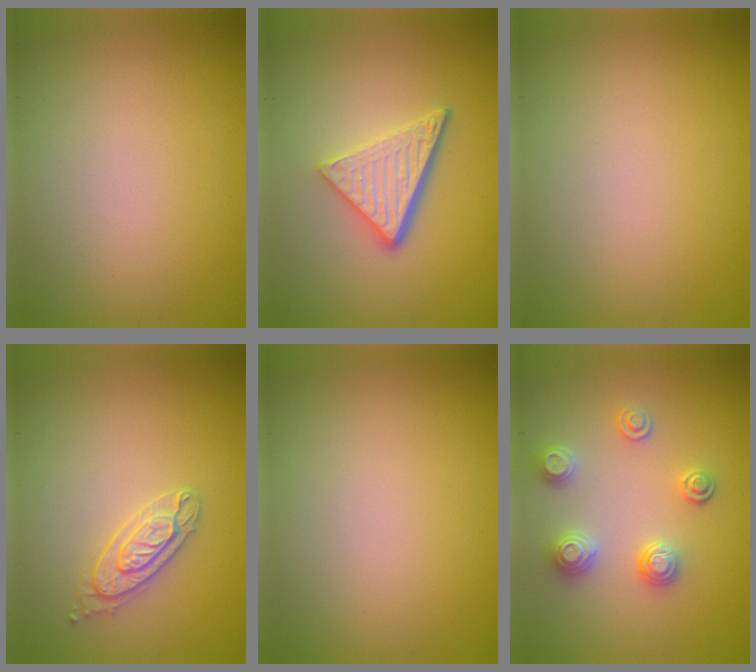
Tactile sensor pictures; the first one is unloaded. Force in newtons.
{"total": 4.9, "press": 3.4, "slide": 3.6}
{"total": 0.0}
{"total": 2.5, "press": 2.4, "slide": 0.2}
{"total": 0.0}
{"total": 2.9, "press": 2.8, "slide": 0.6}